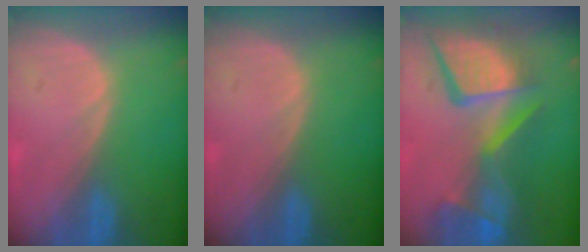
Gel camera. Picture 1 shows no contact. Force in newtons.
{"total": 0.0}
{"total": 14.0, "press": 11.3, "slide": 8.2}